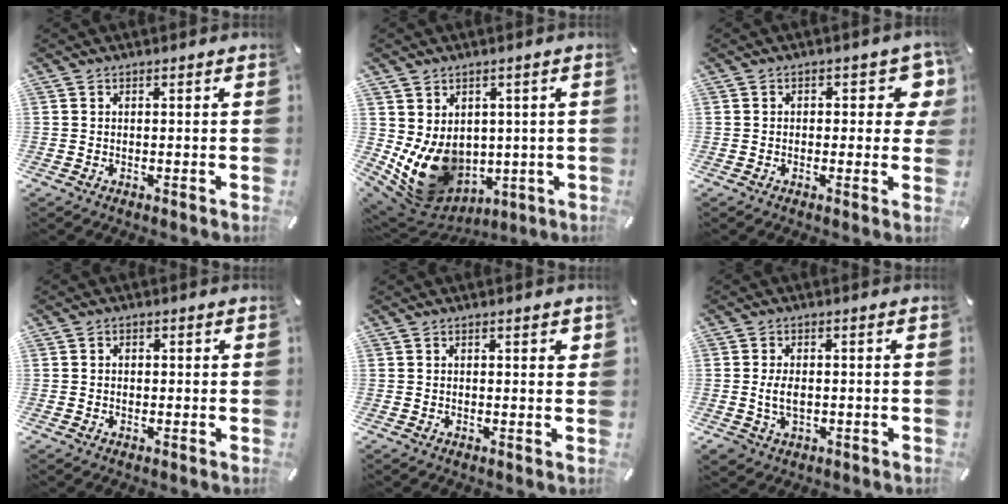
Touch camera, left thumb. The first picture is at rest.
{"total": 12.3, "force": [0.0, 10.5, 6.3], "torque": [-0.133, -0.027, 0.010]}
{"total": 6.6, "force": [1.5, 3.7, 5.2], "torque": [-0.053, -0.002, 0.019]}
{"total": 1.4, "force": [-0.3, 1.3, 0.6], "torque": [-0.012, 0.007, -0.008]}
{"total": 1.2, "force": [0.4, 0.5, 1.0], "torque": [-0.012, 0.001, 0.003]}
{"total": 4.8, "force": [-0.5, 3.3, 3.4], "torque": [-0.075, 0.003, -0.012]}